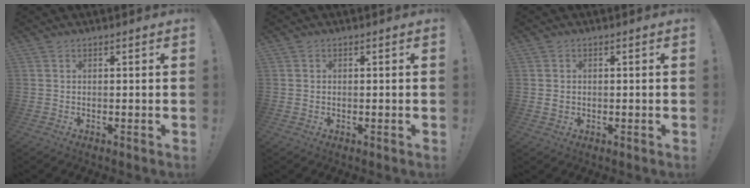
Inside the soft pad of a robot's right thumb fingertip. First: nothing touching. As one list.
[{"total": 0.9, "force": [0.3, 0.8, -0.2], "torque": [0.003, 0.004, 0.004]}, {"total": 1.9, "force": [0.5, 1.8, 0.5], "torque": [-0.003, 0.004, 0.007]}]